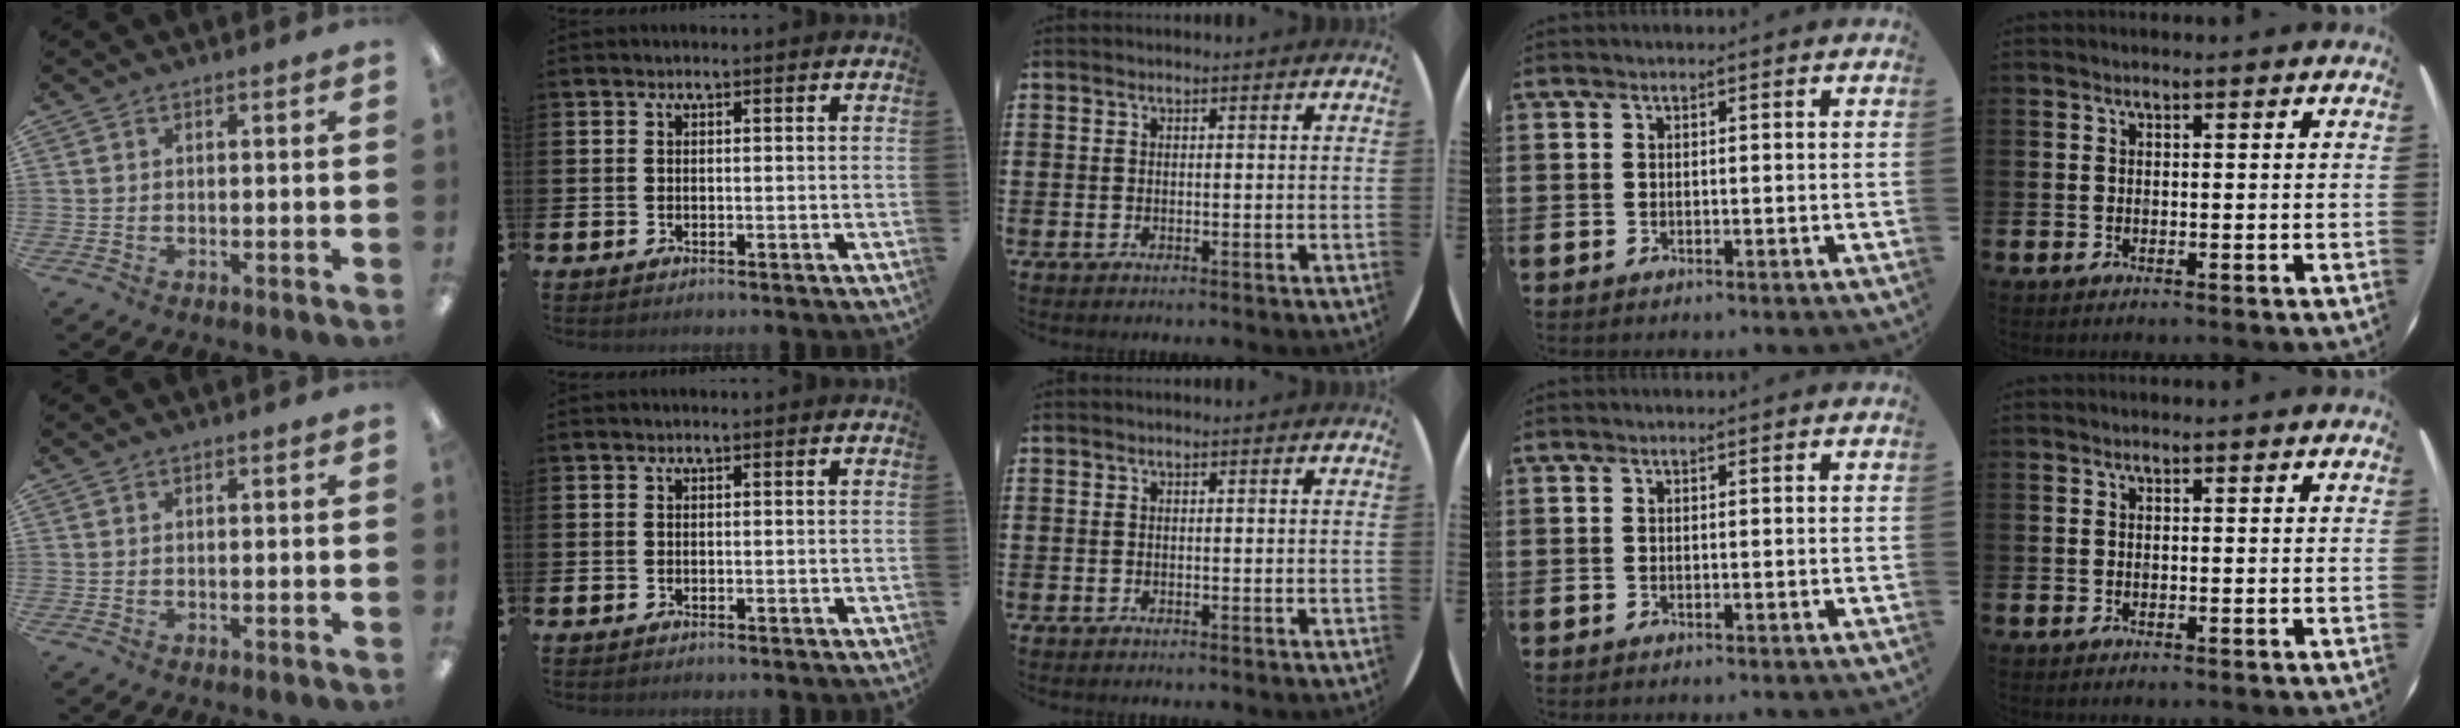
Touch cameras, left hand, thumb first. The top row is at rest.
{}